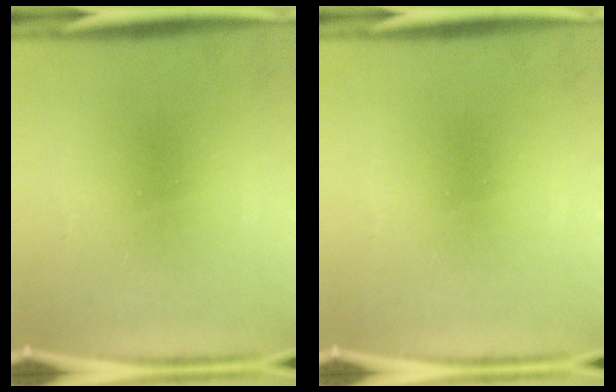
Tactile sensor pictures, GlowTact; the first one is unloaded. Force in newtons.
{"total": 0.0}